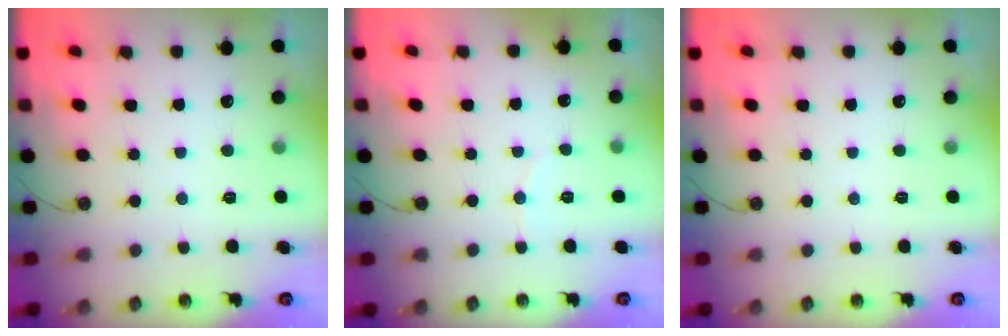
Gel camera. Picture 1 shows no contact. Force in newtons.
{"total": 2.6, "press": 2.6, "slide": 0.3}
{"total": 0.0}